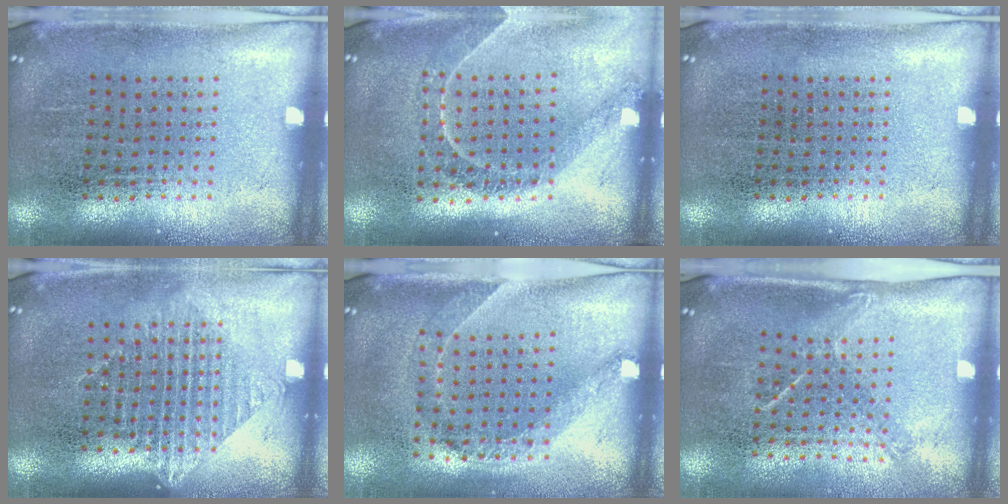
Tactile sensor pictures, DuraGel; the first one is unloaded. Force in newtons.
{"total": 1.2, "press": 1.1, "slide": 0.5}
{"total": 0.0}
{"total": 1.2, "press": 1.1, "slide": 0.5}
{"total": 1.4, "press": 1.1, "slide": 0.9}
{"total": 1.4, "press": 1.0, "slide": 1.0}